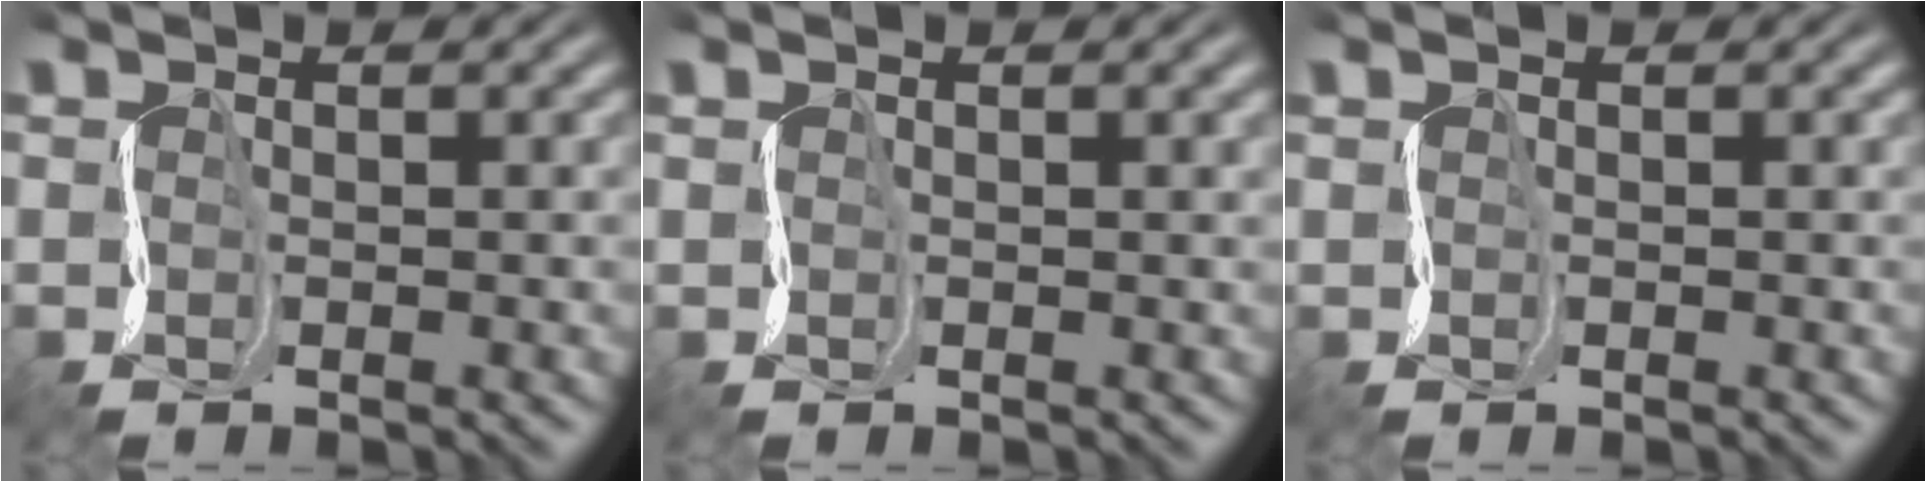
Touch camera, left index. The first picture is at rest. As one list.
[{"total": 2.2, "force": [1.4, 0.7, 1.5], "torque": [-0.024, 0.005, 0.021]}, {"total": 0.6, "force": [0.5, 0.2, 0.3], "torque": [-0.004, 0.000, 0.010]}]